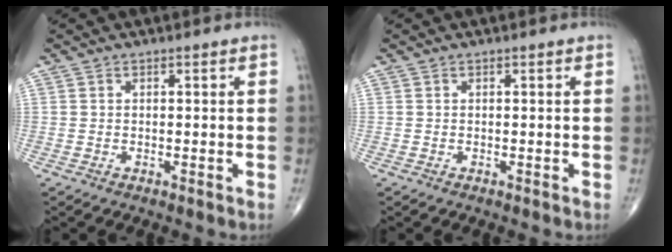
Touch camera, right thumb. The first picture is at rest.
{"total": 0.0}